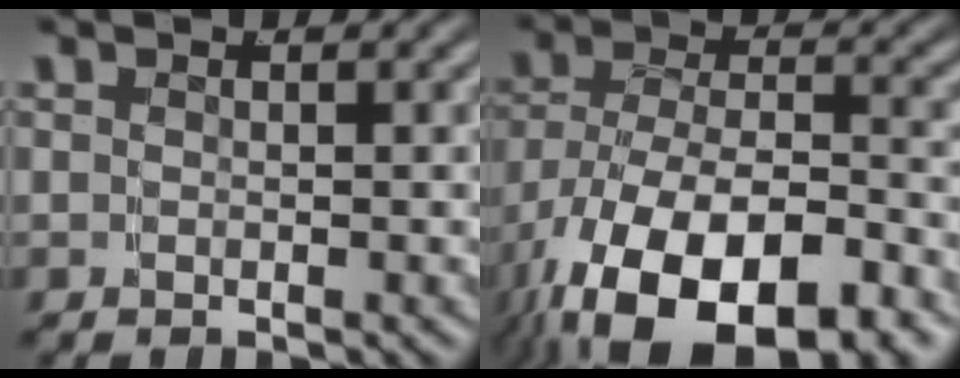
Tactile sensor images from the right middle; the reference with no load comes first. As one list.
[{"total": 12.5, "force": [-4.7, 7.4, 8.8], "torque": [-0.170, -0.058, -0.040]}]